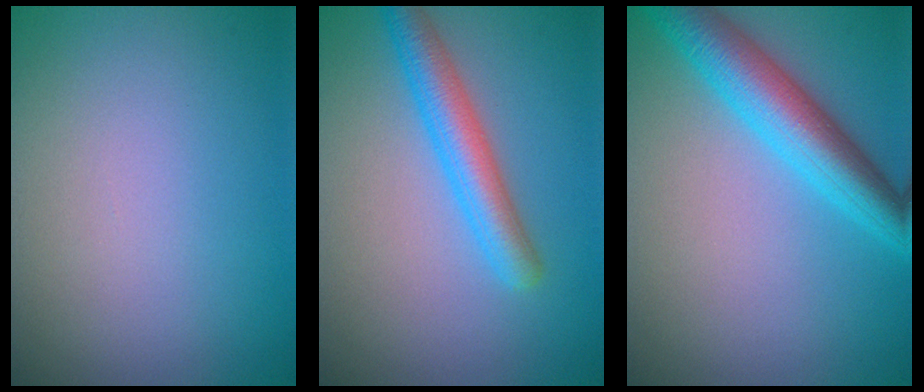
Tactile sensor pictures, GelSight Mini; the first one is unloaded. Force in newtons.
{"total": 3.8, "press": 3.8, "slide": 0.2}
{"total": 6.0, "press": 6.0, "slide": 0.1}